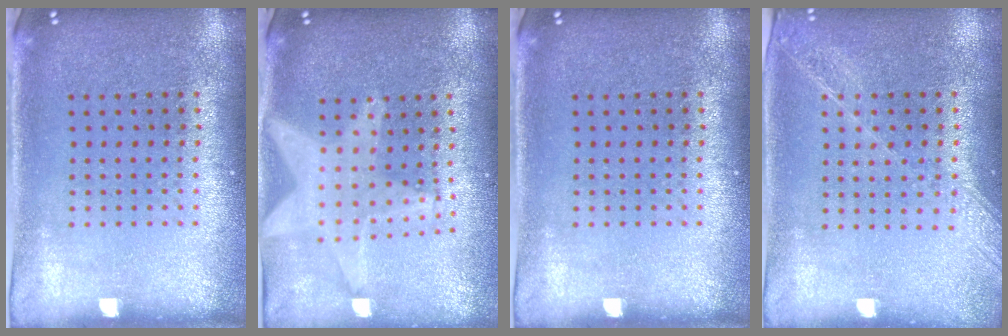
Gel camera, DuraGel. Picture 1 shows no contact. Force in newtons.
{"total": 2.2, "press": 1.8, "slide": 1.2}
{"total": 0.0}
{"total": 1.5, "press": 1.4, "slide": 0.5}